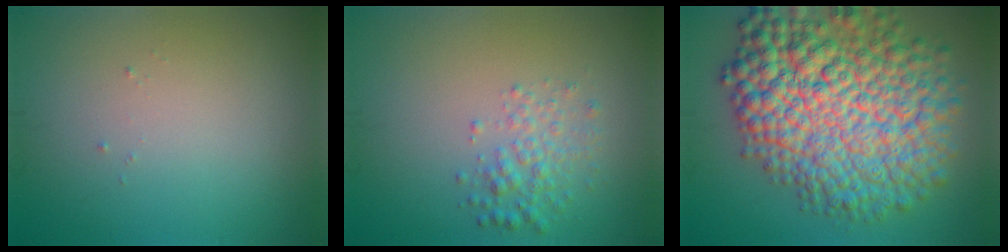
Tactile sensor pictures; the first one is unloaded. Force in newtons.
{"total": 2.4, "press": 2.4, "slide": 0.1}
{"total": 13.9, "press": 13.9, "slide": 0.3}